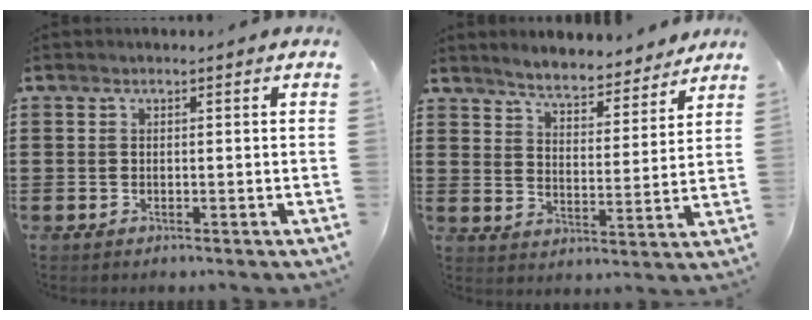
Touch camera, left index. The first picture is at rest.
{"total": 5.4, "force": [5.3, 0.2, 1.2], "torque": [-0.047, -0.031, 0.090]}